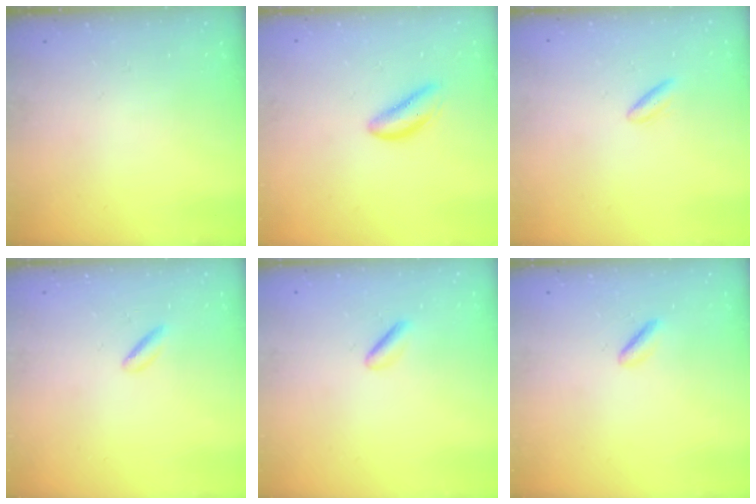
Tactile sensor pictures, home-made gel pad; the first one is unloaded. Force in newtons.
{"total": 3.0, "press": 3.0, "slide": 0.1}
{"total": 2.5, "press": 2.2, "slide": 1.2}
{"total": 2.8, "press": 2.6, "slide": 0.9}
{"total": 1.6, "press": 1.3, "slide": 0.9}
{"total": 1.8, "press": 1.7, "slide": 0.7}